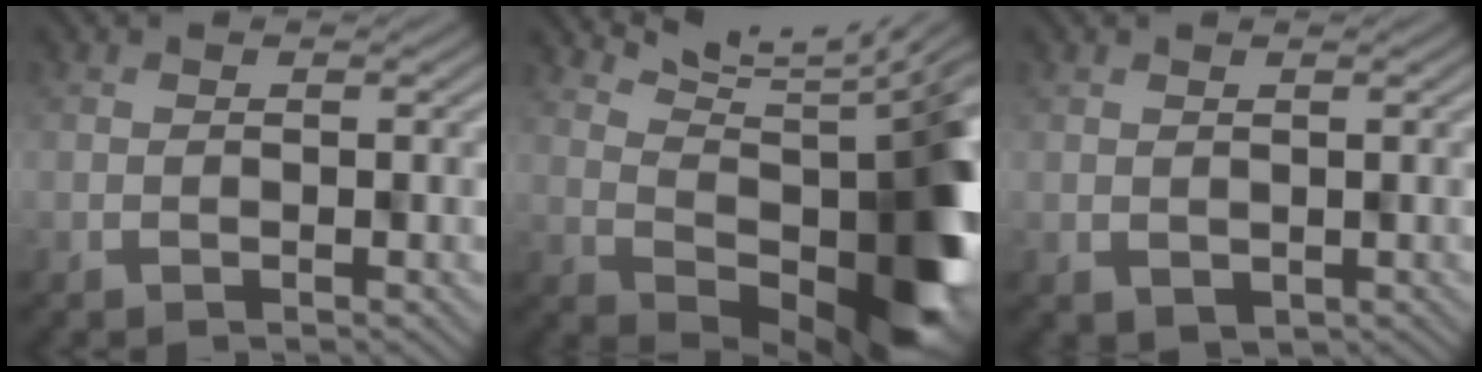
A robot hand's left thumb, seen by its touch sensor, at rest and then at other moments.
{"total": 12.2, "force": [5.5, 4.3, 9.9], "torque": [-0.131, -0.010, 0.104]}
{"total": 1.4, "force": [0.2, 1.2, 0.6], "torque": [-0.009, -0.006, 0.010]}